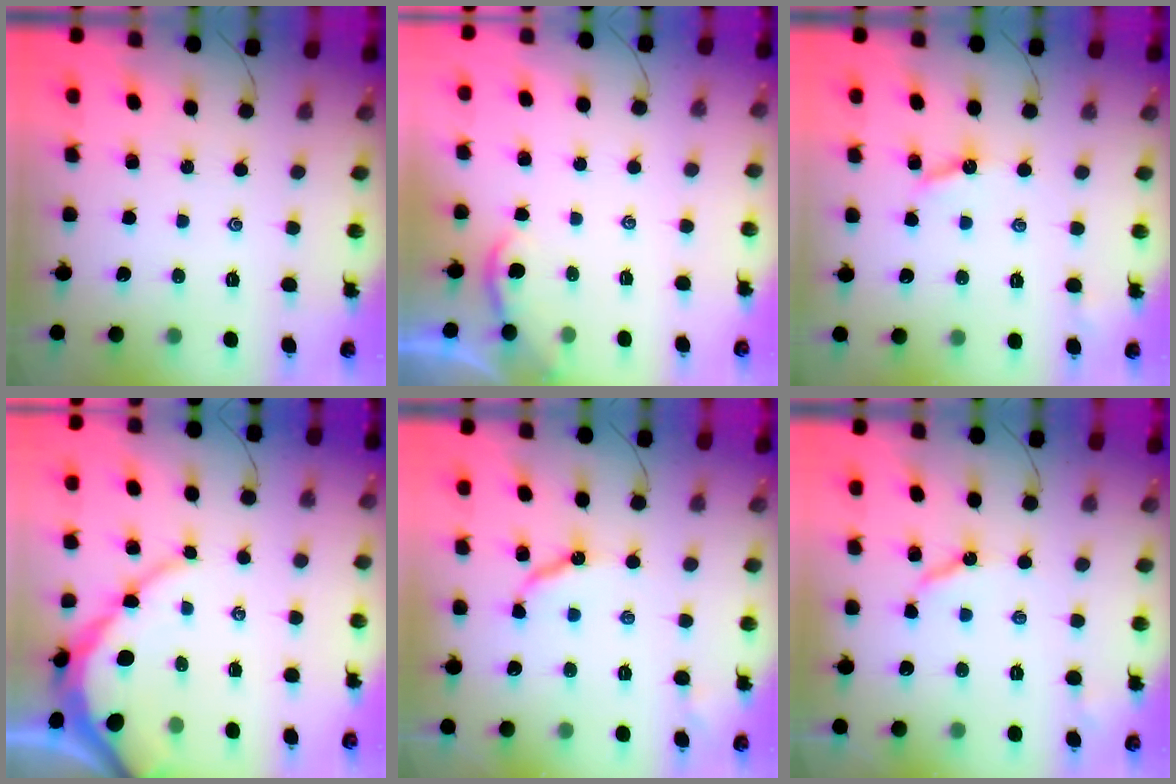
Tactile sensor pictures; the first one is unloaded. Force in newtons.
{"total": 1.6, "press": 1.6, "slide": 0.2}
{"total": 6.3, "press": 6.3, "slide": 0.1}
{"total": 8.7, "press": 8.6, "slide": 1.1}
{"total": 7.8, "press": 7.8, "slide": 0.6}
{"total": 5.4, "press": 5.4, "slide": 0.3}